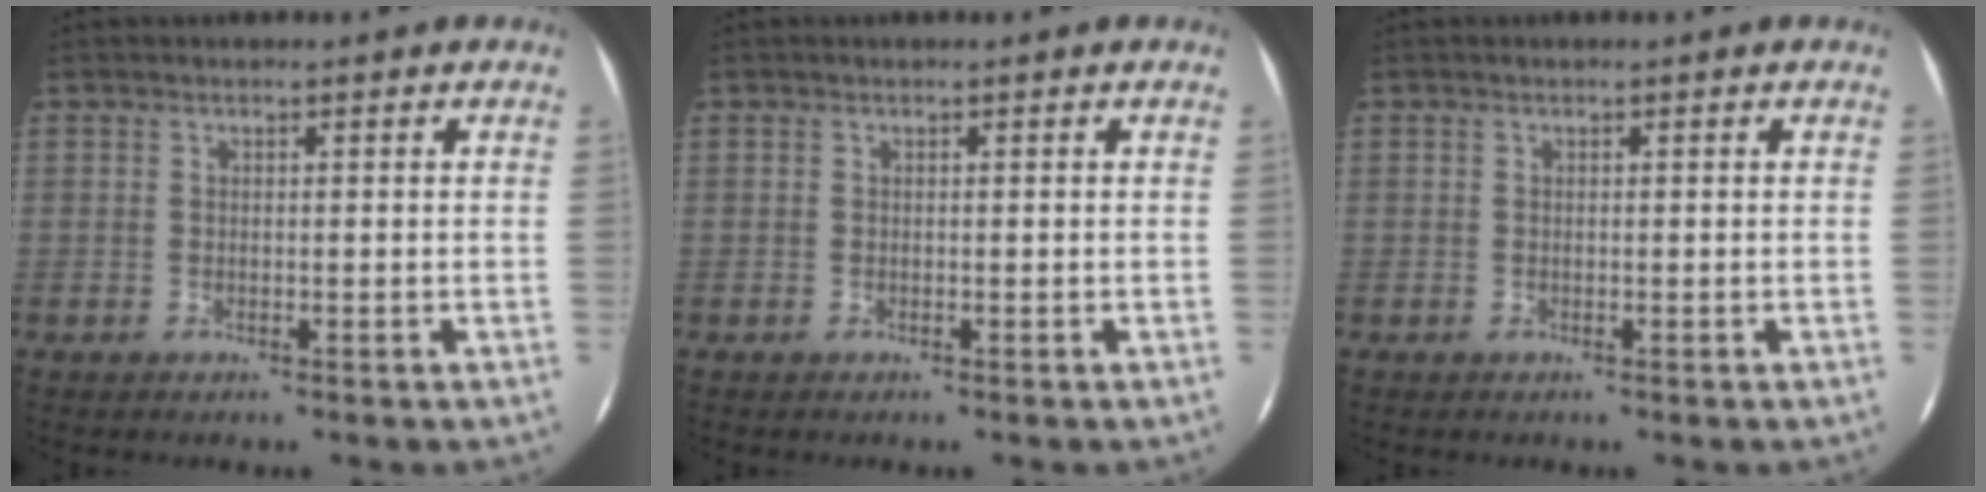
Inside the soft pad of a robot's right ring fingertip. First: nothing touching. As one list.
[{"total": 0.0}, {"total": 0.0}]